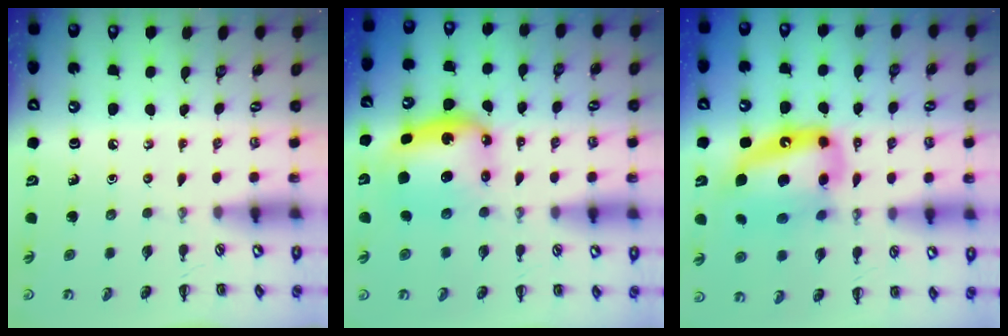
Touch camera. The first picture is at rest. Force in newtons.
{"total": 6.4, "press": 6.3, "slide": 1.3}
{"total": 16.9, "press": 16.4, "slide": 4.3}